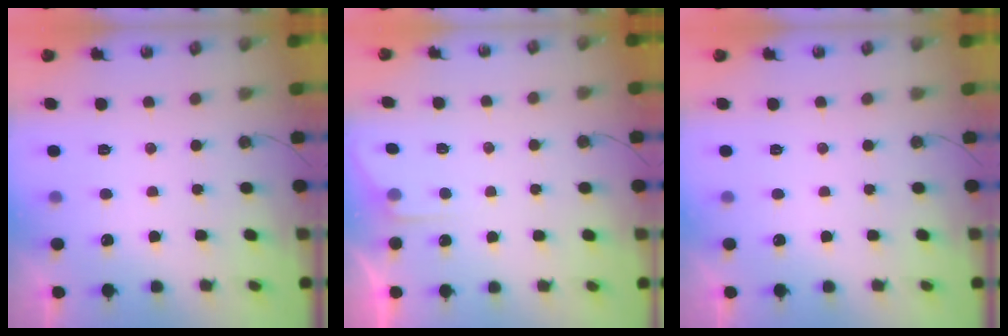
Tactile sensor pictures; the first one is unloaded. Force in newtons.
{"total": 3.1, "press": 3.1, "slide": 0.5}
{"total": 0.0}